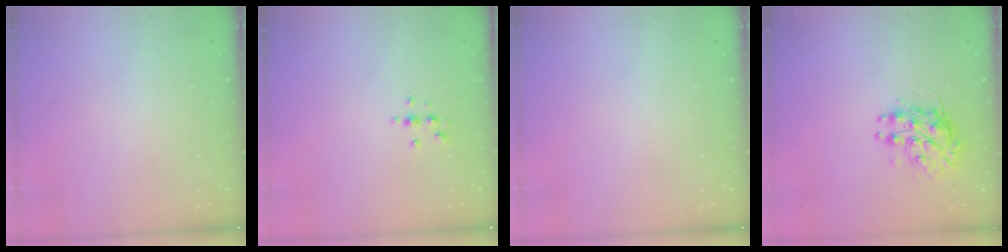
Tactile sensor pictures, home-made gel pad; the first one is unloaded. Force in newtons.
{"total": 2.9, "press": 2.9, "slide": 0.4}
{"total": 0.0}
{"total": 9.0, "press": 9.0, "slide": 0.3}